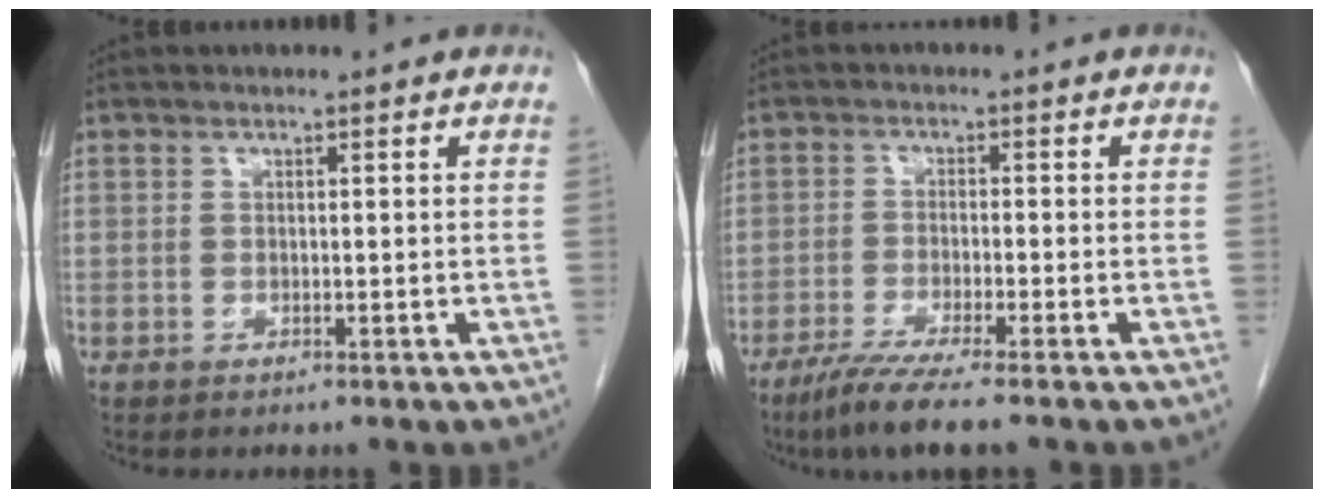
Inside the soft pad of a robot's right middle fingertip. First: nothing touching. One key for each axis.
{"total": 6.4, "fx": -4.8, "fy": -0.4, "fz": 4.3, "tx": -0.076, "ty": -0.018, "tz": -0.087}